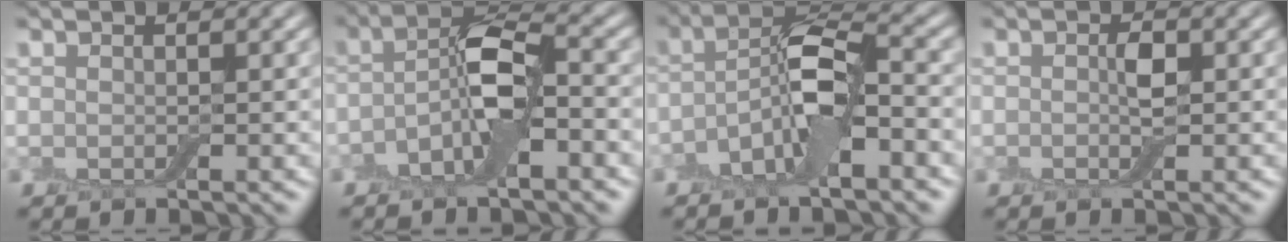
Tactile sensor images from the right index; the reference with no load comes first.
{"total": 6.0, "force": [-1.9, 2.2, 5.2], "torque": [-0.094, 0.010, -0.045]}
{"total": 6.5, "force": [-2.5, 2.2, 5.6], "torque": [-0.103, 0.010, -0.056]}
{"total": 1.4, "force": [0.0, 0.5, 1.4], "torque": [-0.024, 0.001, -0.001]}